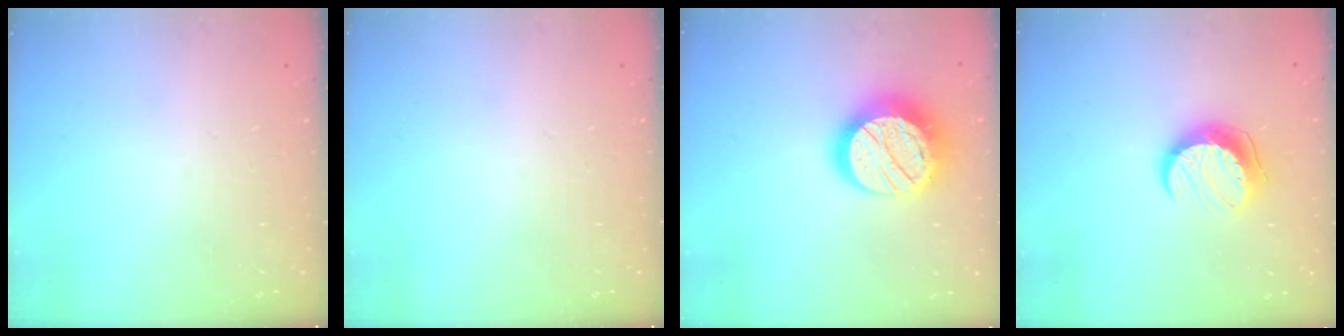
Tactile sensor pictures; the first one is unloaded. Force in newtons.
{"total": 0.0}
{"total": 19.6, "press": 19.6, "slide": 1.5}
{"total": 10.3, "press": 10.3, "slide": 0.3}